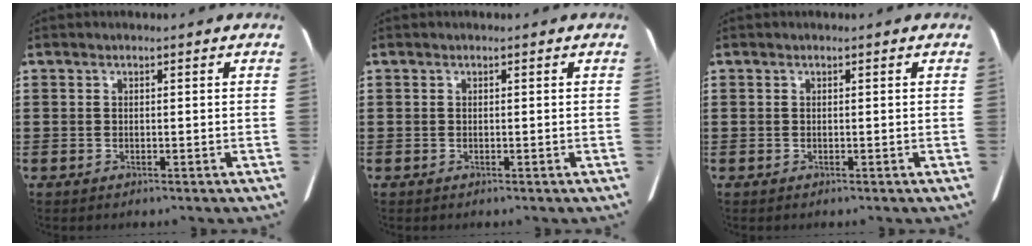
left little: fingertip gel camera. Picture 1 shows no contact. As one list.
[{"total": 0.0}, {"total": 0.0}]